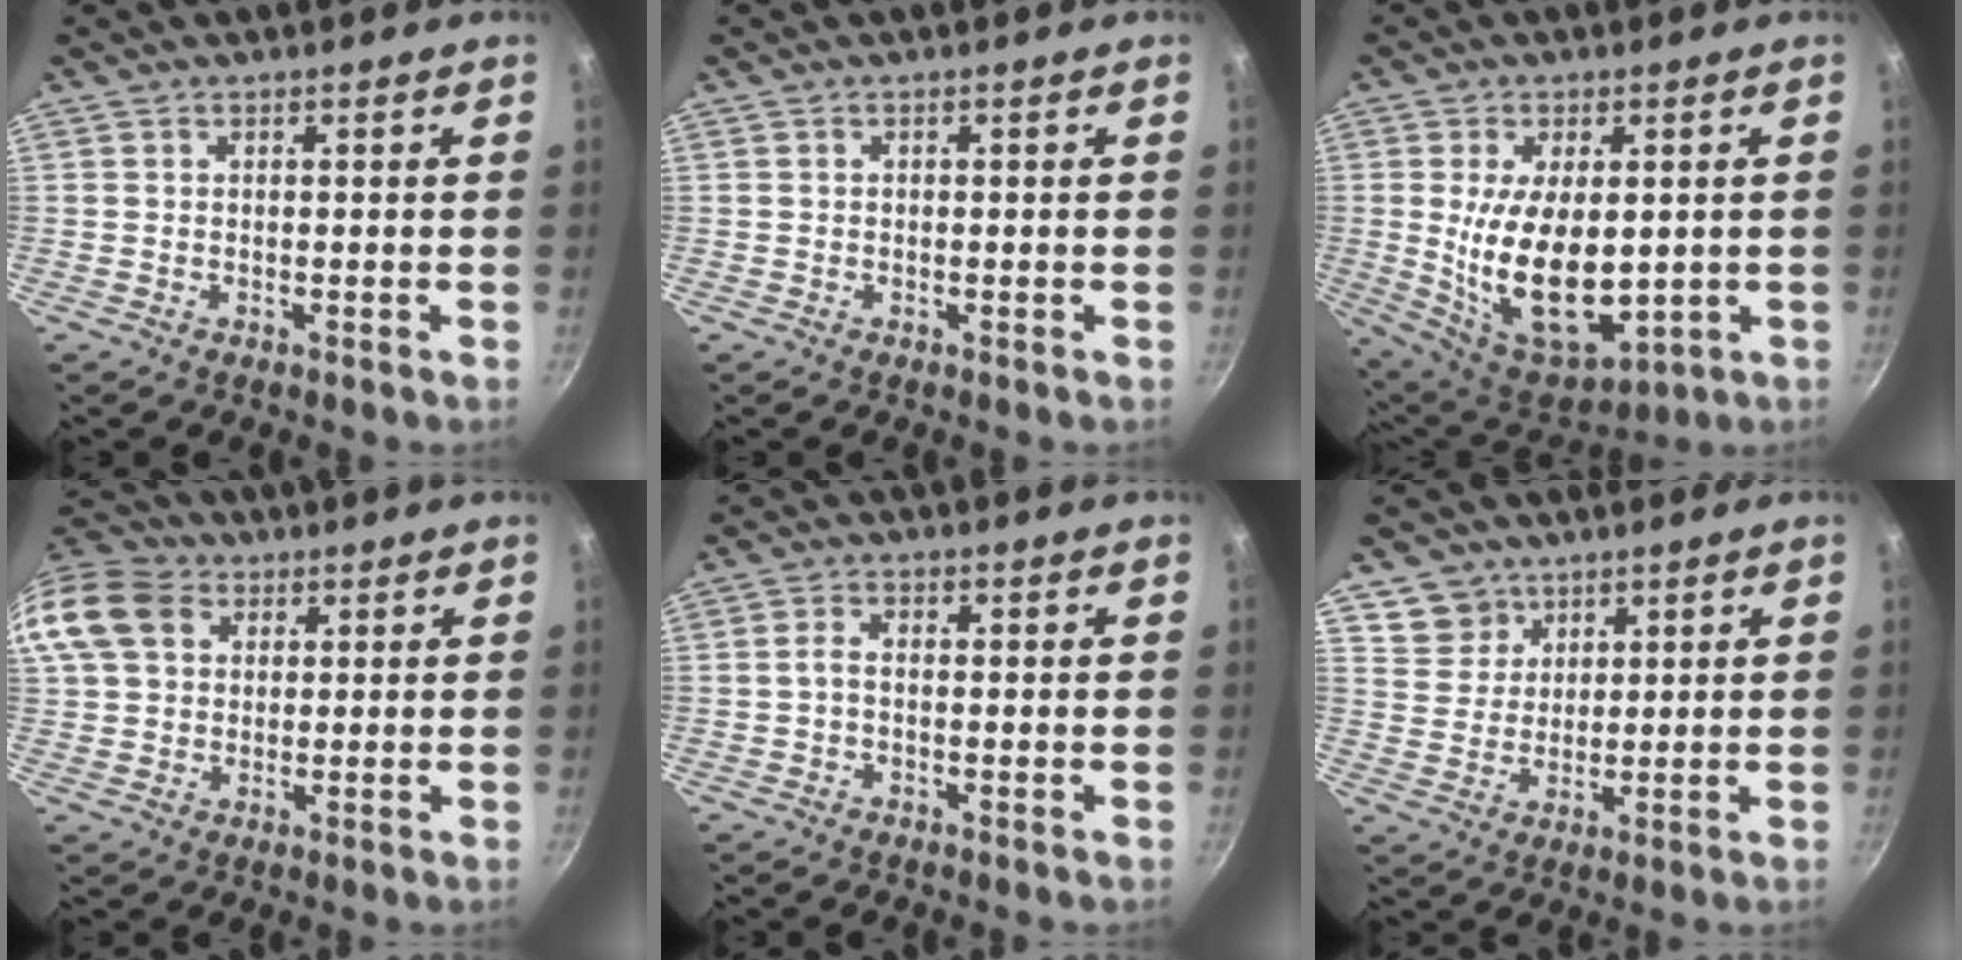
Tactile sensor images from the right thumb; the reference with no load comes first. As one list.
[{"total": 0.0}, {"total": 17.6, "force": [-0.3, 9.7, 14.6], "torque": [-0.237, -0.022, 0.018]}, {"total": 14.8, "force": [4.6, 11.6, 8.1], "torque": [-0.166, 0.024, 0.071]}, {"total": 2.2, "force": [-0.2, 1.3, 1.8], "torque": [-0.038, 0.012, -0.009]}, {"total": 6.1, "force": [3.8, 4.7, 0.6], "torque": [0.017, -0.008, 0.073]}]